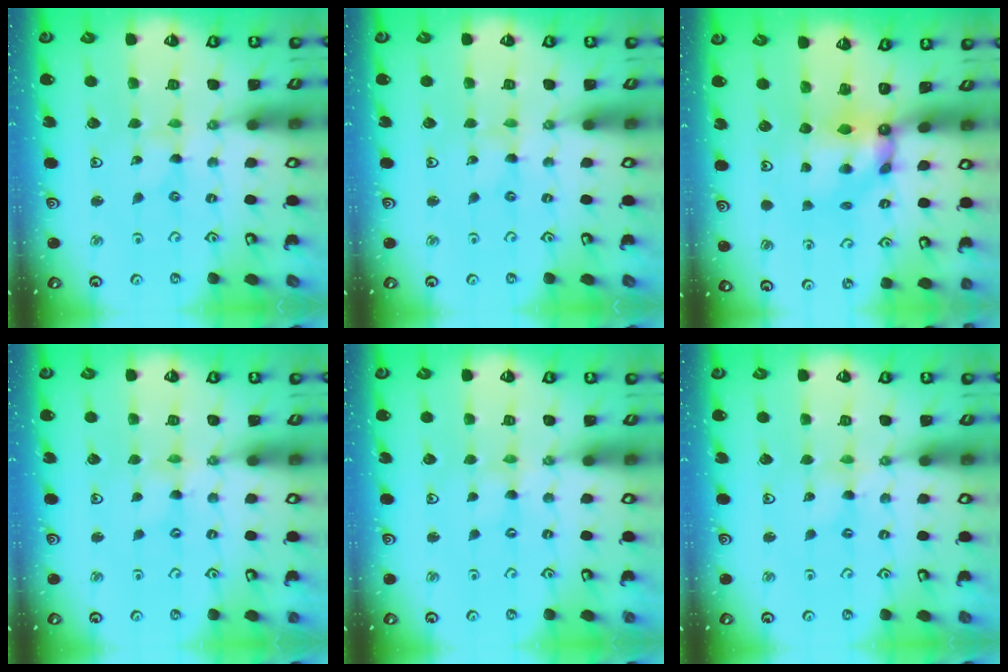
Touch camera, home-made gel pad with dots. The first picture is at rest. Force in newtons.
{"total": 0.0}
{"total": 5.9, "press": 5.9, "slide": 0.8}
{"total": 1.7, "press": 1.7, "slide": 0.2}
{"total": 0.0}
{"total": 1.1, "press": 1.1, "slide": 0.2}